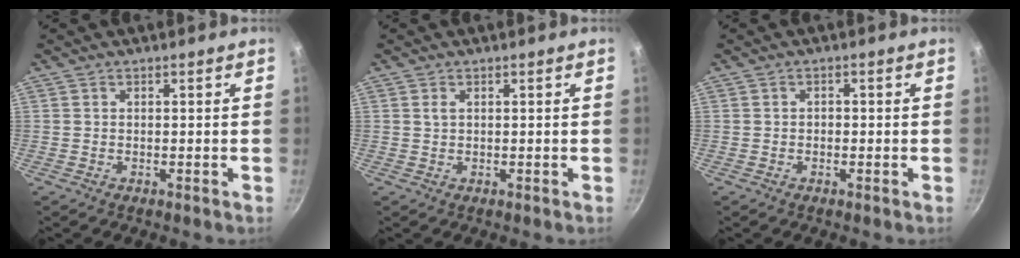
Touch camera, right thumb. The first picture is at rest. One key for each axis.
{"total": 1.0, "fx": 0.4, "fy": 0.6, "fz": 0.7, "tx": -0.016, "ty": 0.003, "tz": 0.009}
{"total": 0.9, "fx": -0.2, "fy": 0.8, "fz": 0.5, "tx": 0.004, "ty": 0.004, "tz": -0.007}